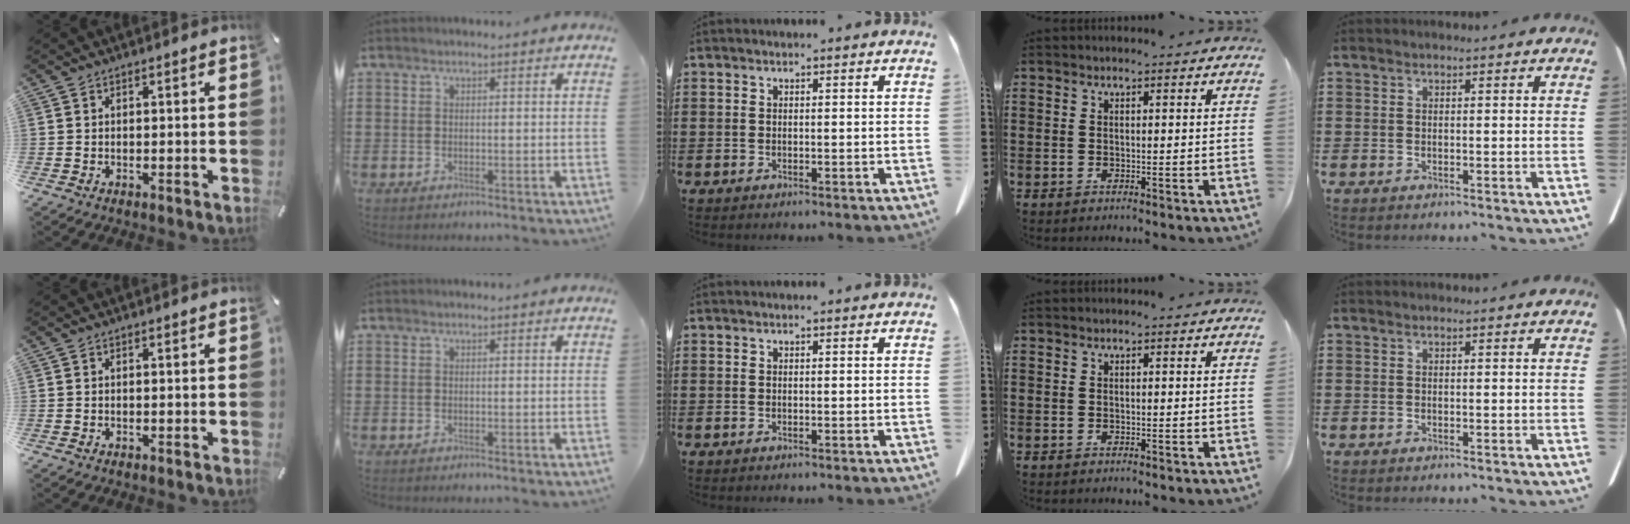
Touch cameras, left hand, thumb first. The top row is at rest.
{}